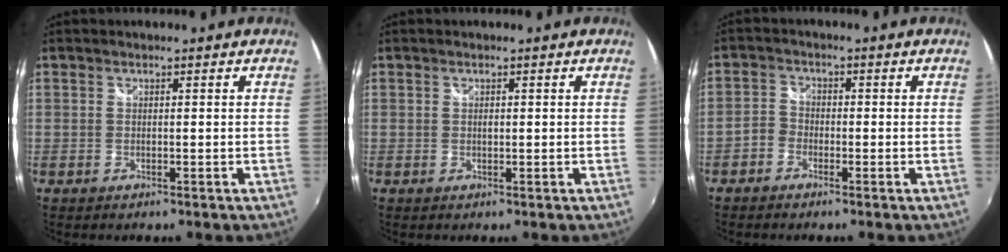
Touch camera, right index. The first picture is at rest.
{"total": 0.5, "force": [0.1, 0.3, 0.4], "torque": [-0.007, 0.000, 0.002]}
{"total": 2.7, "force": [-1.7, 1.9, 0.7], "torque": [-0.015, 0.008, -0.039]}